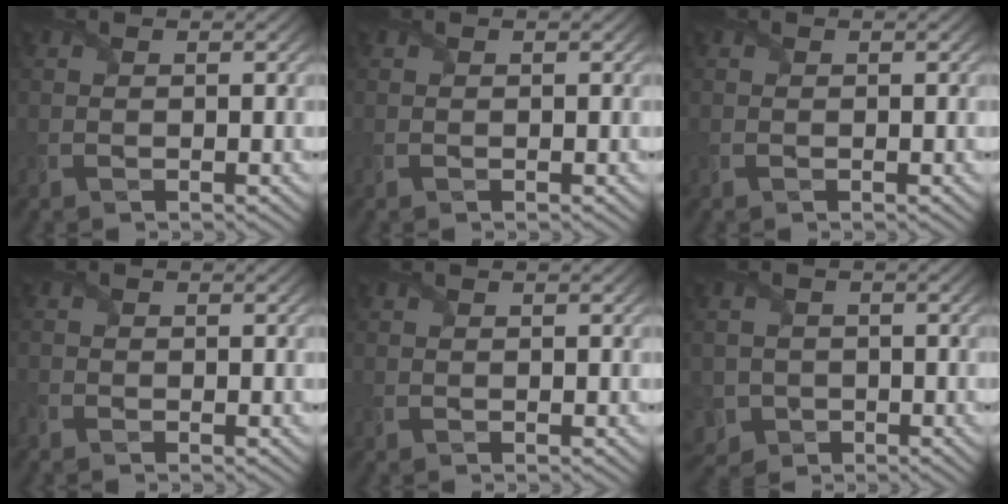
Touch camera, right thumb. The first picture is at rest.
{"total": 0.0}
{"total": 0.0}
{"total": 1.1, "force": [-1.0, 0.3, 0.1], "torque": [-0.007, -0.007, -0.023]}
{"total": 0.0}
{"total": 4.2, "force": [-1.5, 3.7, 1.0], "torque": [-0.032, -0.015, -0.035]}